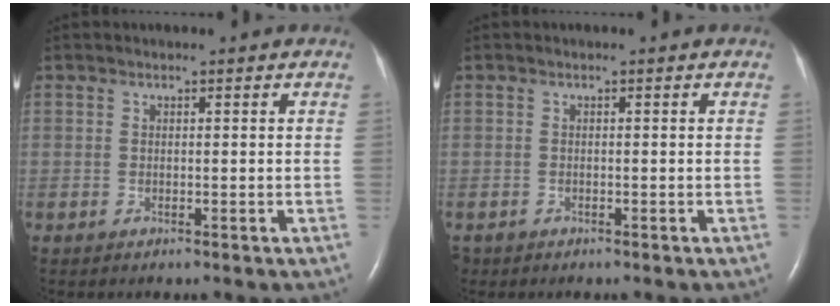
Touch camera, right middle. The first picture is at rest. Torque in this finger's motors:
{"motor_torque": [0.11, -0.06, -0.06, 0.01]}